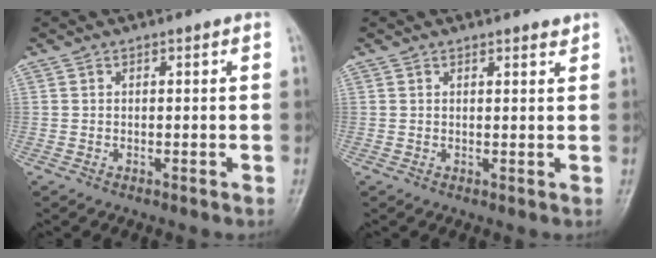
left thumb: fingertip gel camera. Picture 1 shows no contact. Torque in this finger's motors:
{"motor_torque": [-0.30, -0.29, -0.35, -0.26, 0.02]}